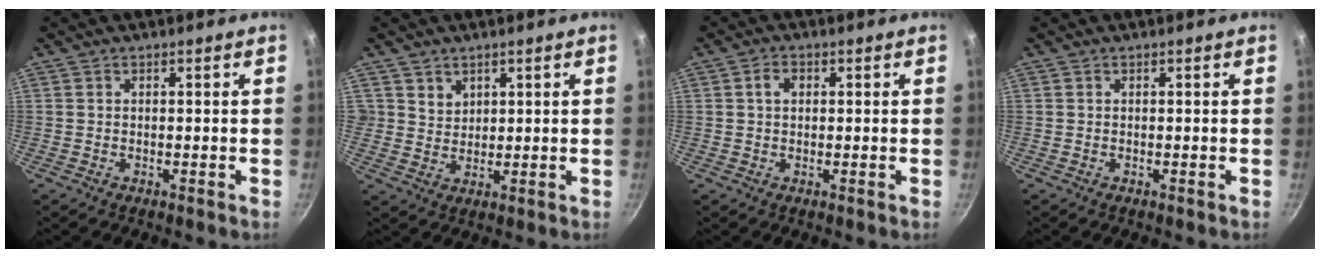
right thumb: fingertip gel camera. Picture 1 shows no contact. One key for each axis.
{"total": 3.4, "fx": 1.9, "fy": 2.8, "fz": 0.4, "tx": 0.013, "ty": -0.002, "tz": 0.037}
{"total": 2.7, "fx": 0.6, "fy": 1.9, "fz": 1.8, "tx": -0.023, "ty": 0.005, "tz": 0.008}
{"total": 0.0}